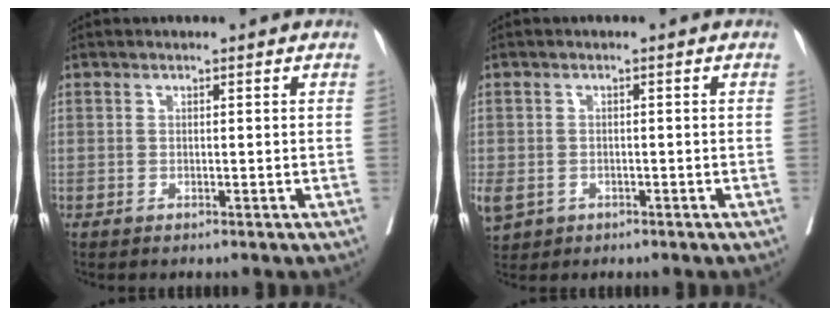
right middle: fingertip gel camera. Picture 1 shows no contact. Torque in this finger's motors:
{"motor_torque": [1.28, -0.86, 0.94, 0.21]}